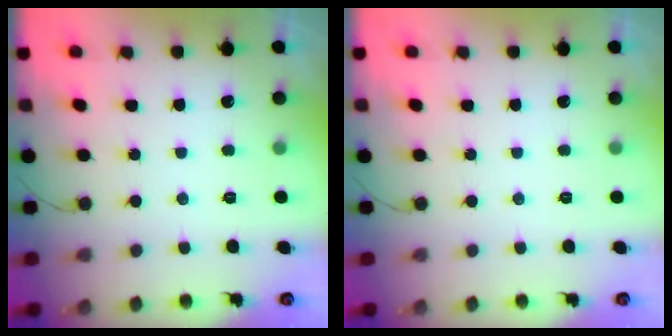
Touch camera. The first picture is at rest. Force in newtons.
{"total": 0.0}